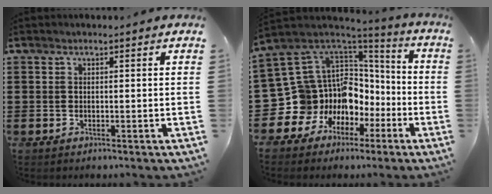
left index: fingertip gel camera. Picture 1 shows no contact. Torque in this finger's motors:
{"motor_torque": [1.31, 0.83, 0.66, 0.13]}